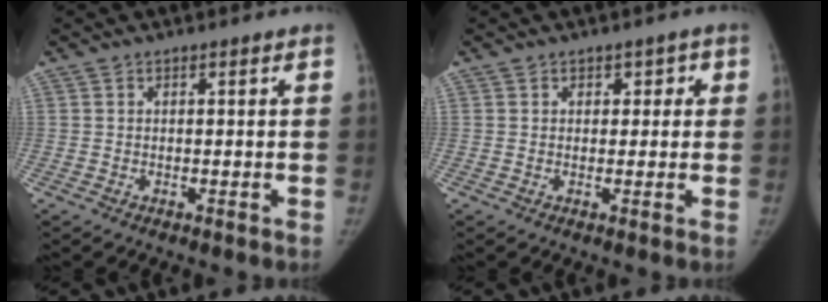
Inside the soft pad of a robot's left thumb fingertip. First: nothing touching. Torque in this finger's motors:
{"motor_torque": [-0.13, -0.02, -0.10, 0.21, -0.02]}